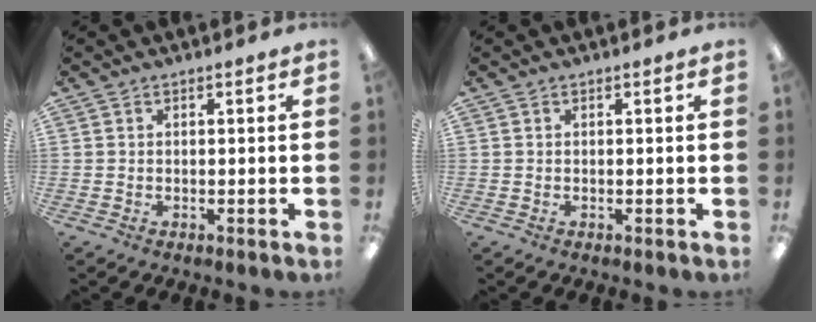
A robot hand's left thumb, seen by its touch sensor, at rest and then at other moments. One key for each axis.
{"total": 0.0}